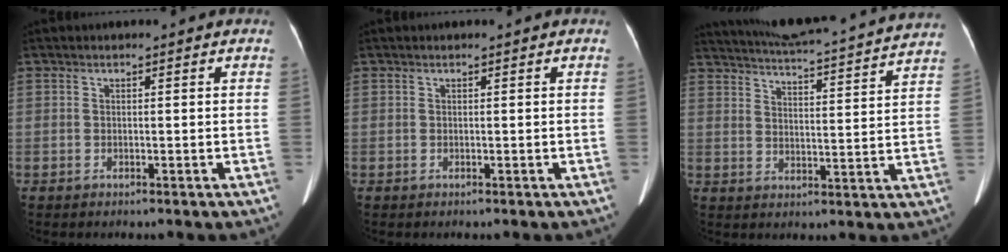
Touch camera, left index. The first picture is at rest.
{"total": 0.0}
{"total": 24.4, "force": [22.9, 1.1, 8.2], "torque": [-0.138, -0.018, 0.294]}